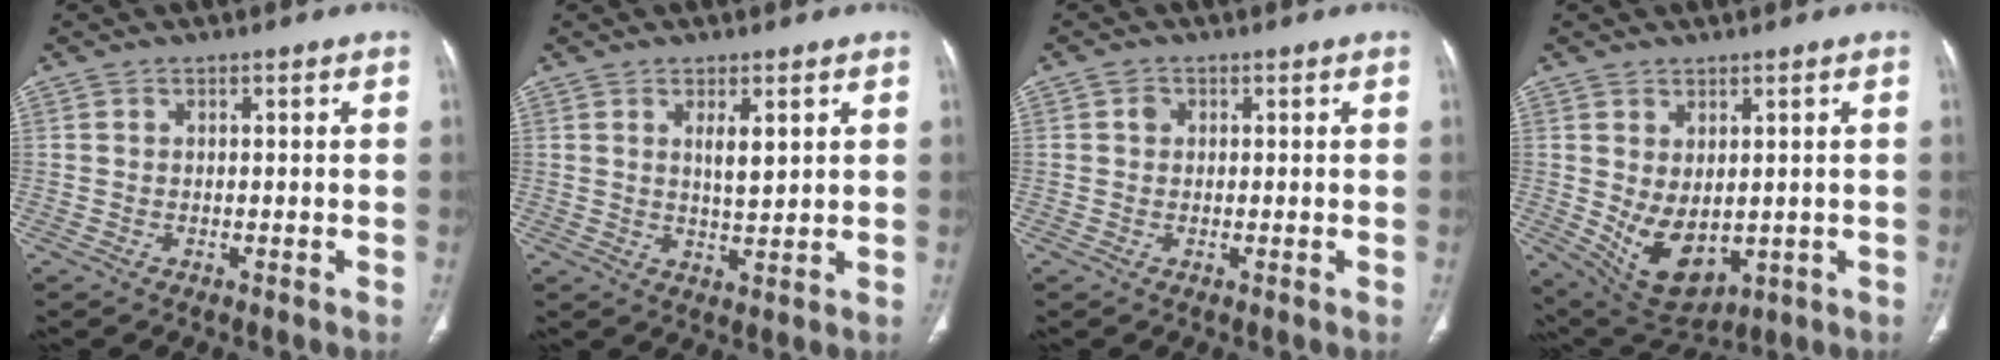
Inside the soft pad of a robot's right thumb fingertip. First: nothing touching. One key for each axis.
{"total": 4.3, "fx": 1.8, "fy": 1.2, "fz": 3.7, "tx": -0.058, "ty": -0.019, "tz": 0.033}
{"total": 1.4, "fx": 0.4, "fy": 1.3, "fz": 0.6, "tx": -0.004, "ty": 0.002, "tz": 0.003}
{"total": 10.2, "fx": -0.6, "fy": 6.5, "fz": 7.9, "tx": -0.118, "ty": -0.010, "tz": 0.024}